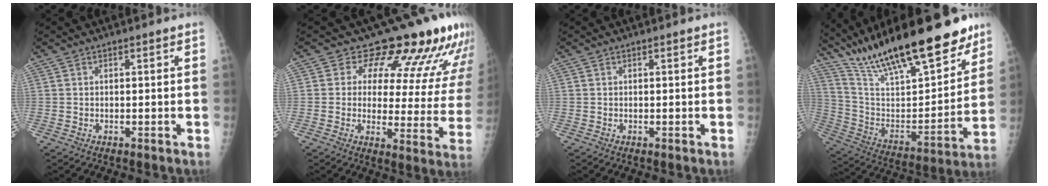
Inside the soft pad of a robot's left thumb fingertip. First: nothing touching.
{"total": 16.6, "force": [12.9, 6.3, 8.4], "torque": [-0.055, -0.084, 0.141]}
{"total": 0.0}
{"total": 29.2, "force": [21.8, 8.4, 17.5], "torque": [-0.261, -0.072, 0.365]}